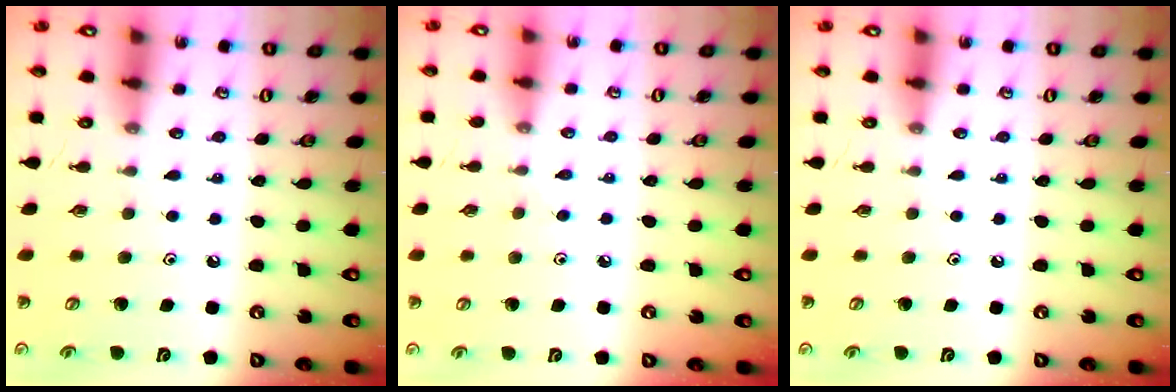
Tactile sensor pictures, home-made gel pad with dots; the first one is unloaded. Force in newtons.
{"total": 2.9, "press": 2.8, "slide": 0.4}
{"total": 0.0}